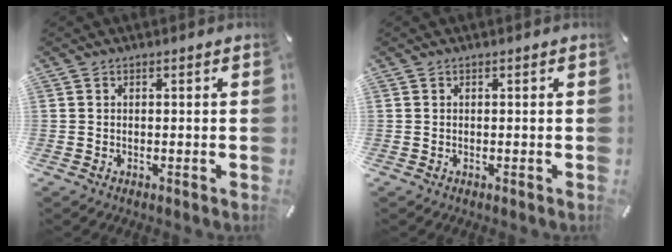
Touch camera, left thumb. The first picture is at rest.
{"total": 0.0}